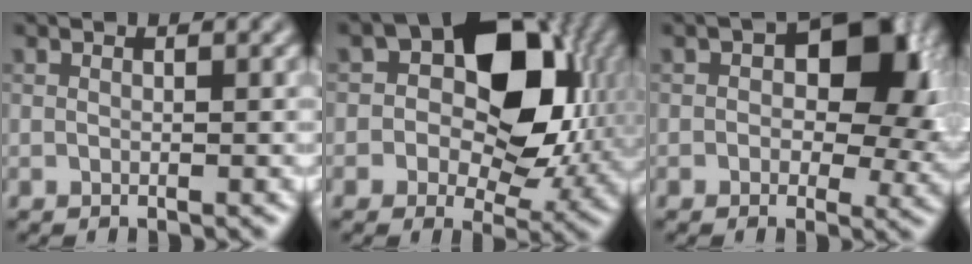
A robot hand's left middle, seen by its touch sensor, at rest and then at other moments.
{"total": 9.7, "force": [1.4, 6.5, 7.0], "torque": [-0.094, 0.009, 0.029]}
{"total": 8.1, "force": [1.4, 4.7, 6.4], "torque": [-0.097, 0.012, 0.029]}